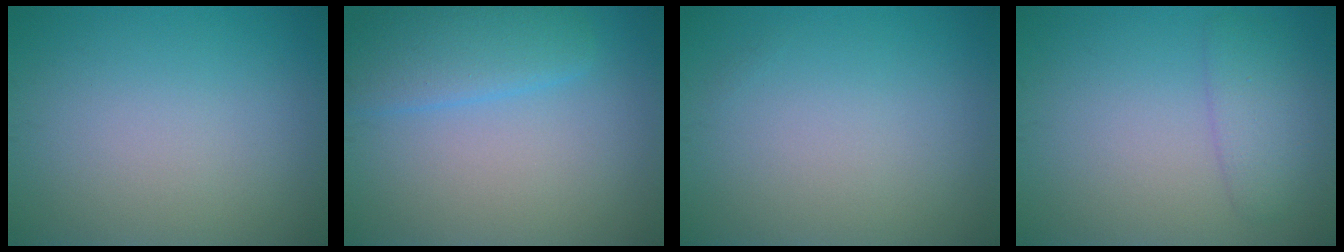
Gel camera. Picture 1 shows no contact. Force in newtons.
{"total": 5.2, "press": 5.2, "slide": 0.3}
{"total": 0.0}
{"total": 2.7, "press": 2.7, "slide": 0.2}